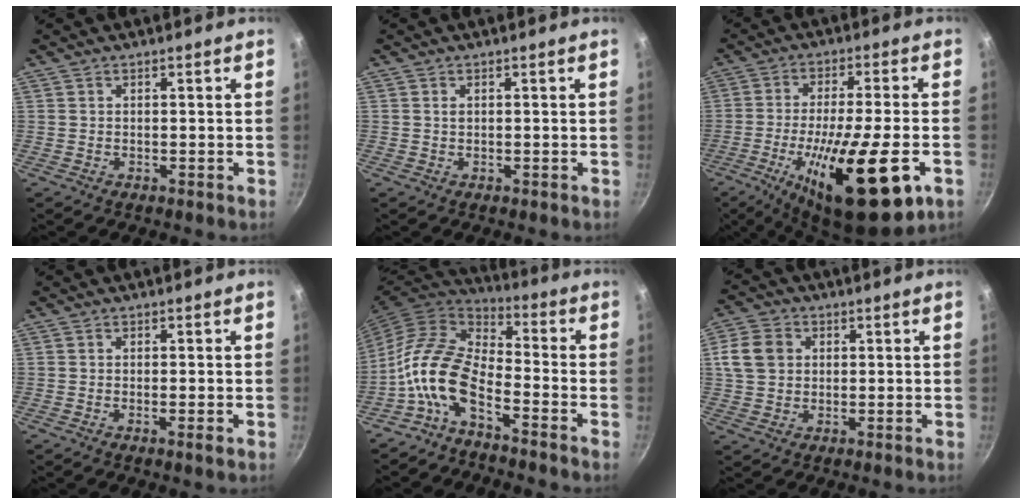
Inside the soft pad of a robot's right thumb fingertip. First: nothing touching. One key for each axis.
{"total": 0.5, "fx": 0.1, "fy": 0.4, "fz": 0.3, "tx": -0.005, "ty": -0.002, "tz": 0.004}
{"total": 21.7, "fx": -7.8, "fy": 5.3, "fz": 19.5, "tx": -0.313, "ty": 0.003, "tz": -0.126}
{"total": 1.6, "fx": -0.6, "fy": 0.2, "fz": 1.5, "tx": -0.031, "ty": -0.002, "tz": -0.013}
{"total": 12.6, "fx": -5.9, "fy": 6.3, "fz": 9.2, "tx": -0.170, "ty": 0.058, "tz": -0.134}
{"total": 8.8, "fx": 1.8, "fy": 7.3, "fz": 4.6, "tx": -0.076, "ty": 0.004, "tz": 0.022}